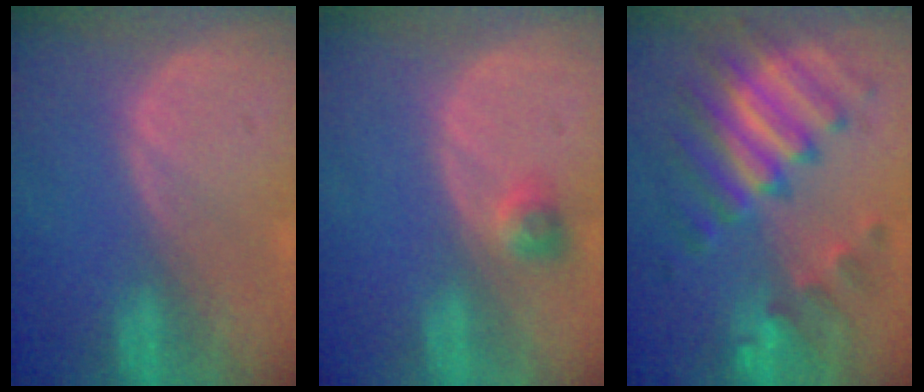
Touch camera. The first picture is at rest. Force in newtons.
{"total": 2.3, "press": 2.0, "slide": 1.1}
{"total": 9.9, "press": 9.9, "slide": 0.7}